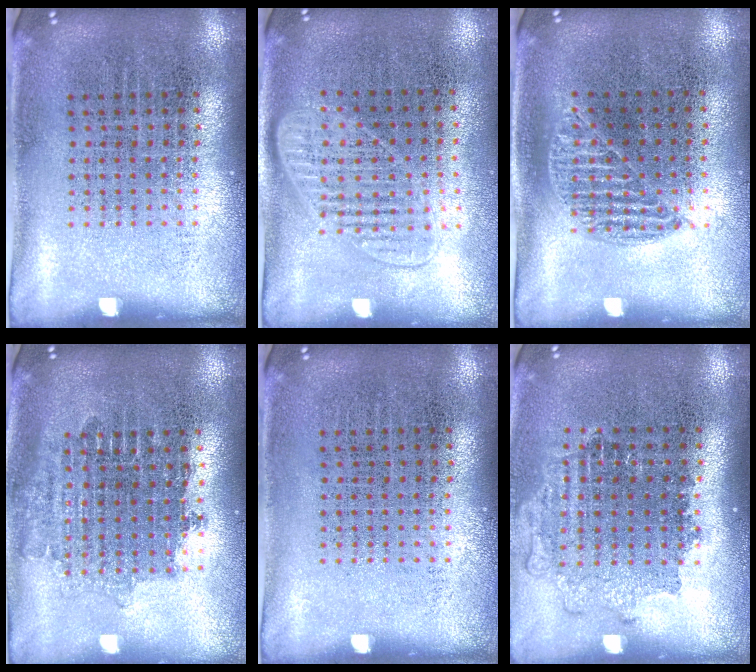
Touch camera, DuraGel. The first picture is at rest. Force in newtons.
{"total": 1.4, "press": 1.2, "slide": 0.6}
{"total": 1.0, "press": 0.8, "slide": 0.5}
{"total": 1.7, "press": 1.4, "slide": 1.0}
{"total": 0.0}
{"total": 1.3, "press": 1.1, "slide": 0.6}